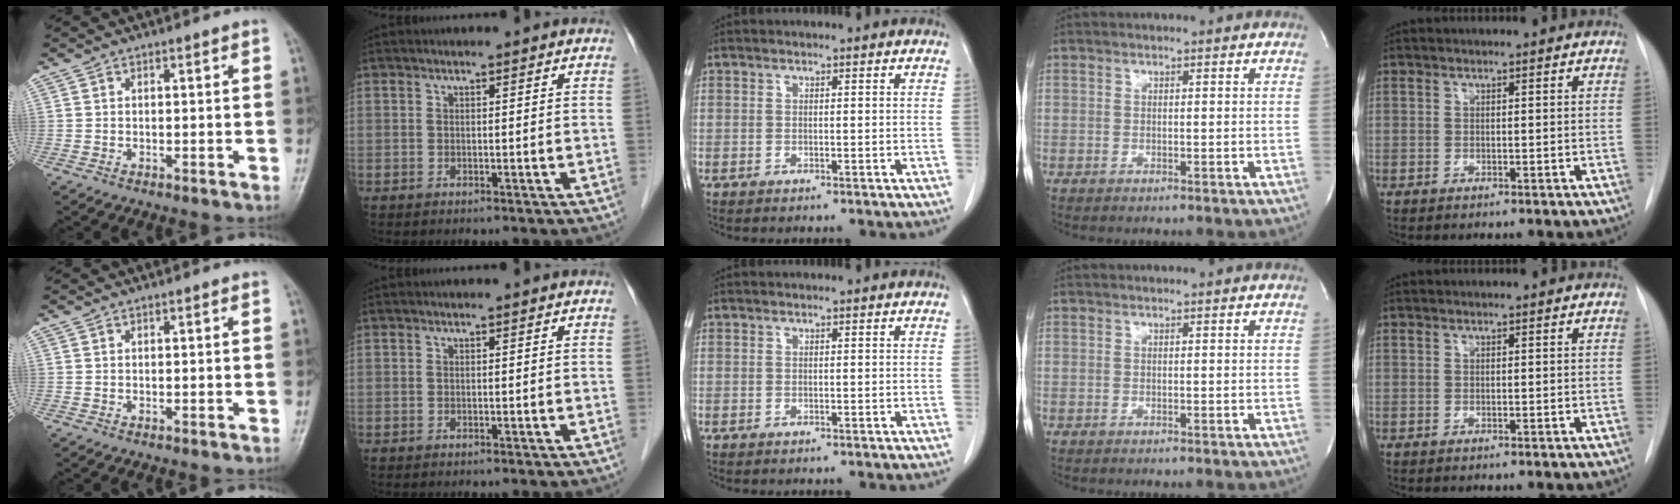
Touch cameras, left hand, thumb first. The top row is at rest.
{}